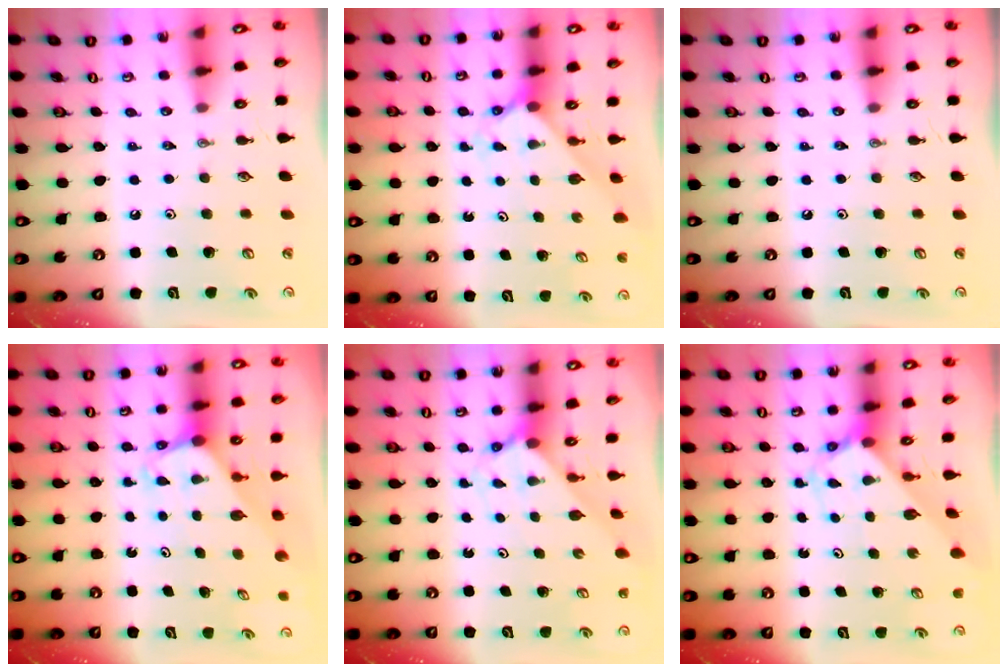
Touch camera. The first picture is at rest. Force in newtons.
{"total": 2.3, "press": 2.3, "slide": 0.2}
{"total": 0.0}
{"total": 2.0, "press": 2.0, "slide": 0.1}
{"total": 2.6, "press": 2.6, "slide": 0.2}
{"total": 2.7, "press": 2.7, "slide": 0.2}